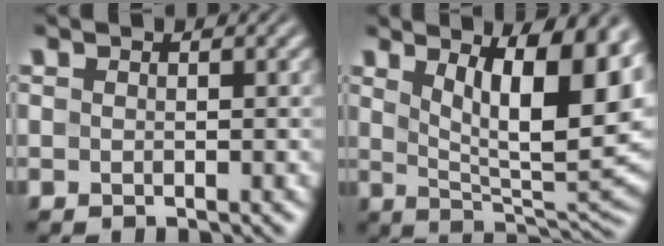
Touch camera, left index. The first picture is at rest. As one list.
[{"total": 12.1, "force": [4.4, 4.2, 10.5], "torque": [-0.127, -0.002, 0.064]}]